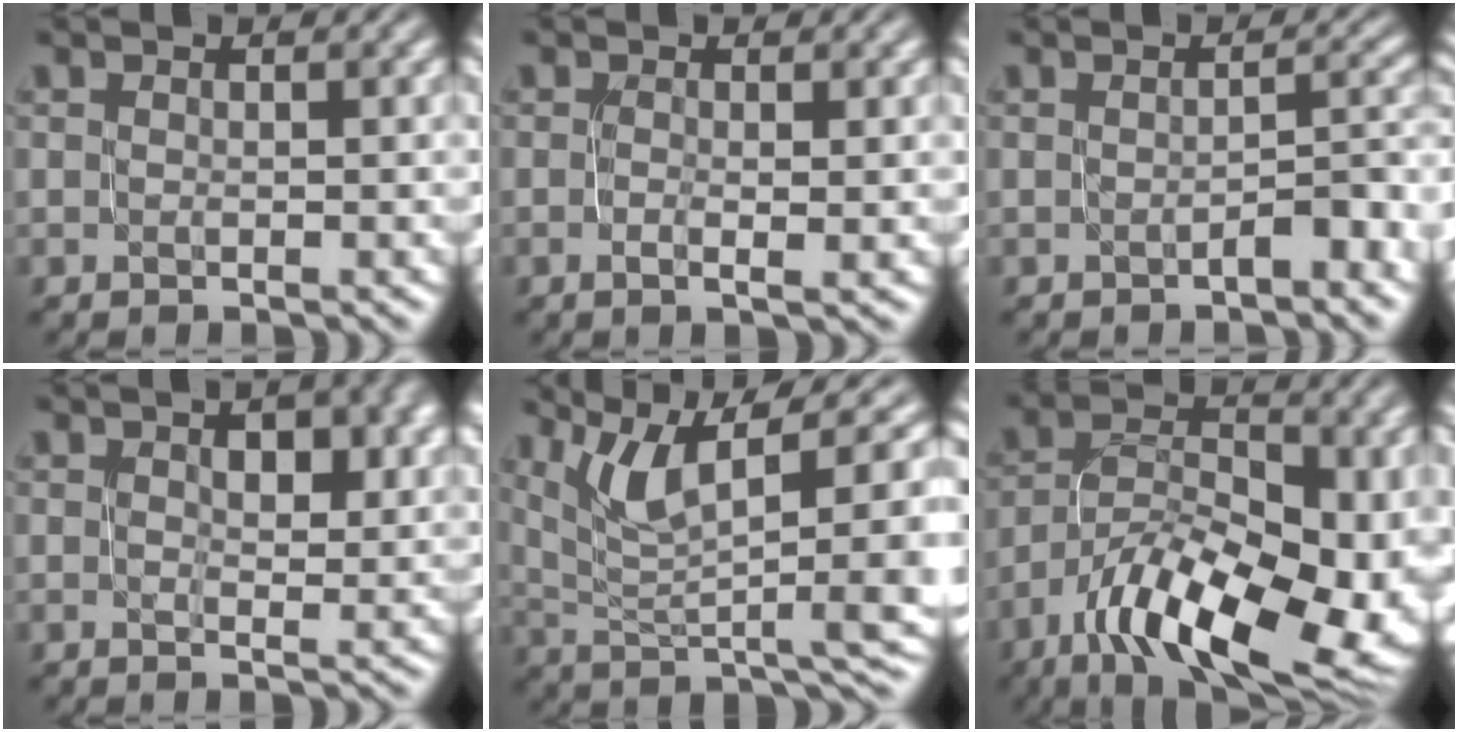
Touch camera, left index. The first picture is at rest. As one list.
[{"total": 1.3, "force": [-0.1, 0.4, 1.3], "torque": [-0.026, -0.002, -0.001]}, {"total": 2.4, "force": [-0.9, 0.5, 2.2], "torque": [-0.029, 0.012, -0.014]}, {"total": 6.3, "force": [1.8, 3.1, 5.2], "torque": [-0.066, 0.009, 0.024]}, {"total": 10.3, "force": [3.5, 2.7, 9.3], "torque": [-0.155, 0.013, 0.073]}, {"total": 15.3, "force": [-7.4, 7.3, 11.2], "torque": [-0.175, -0.002, -0.121]}]